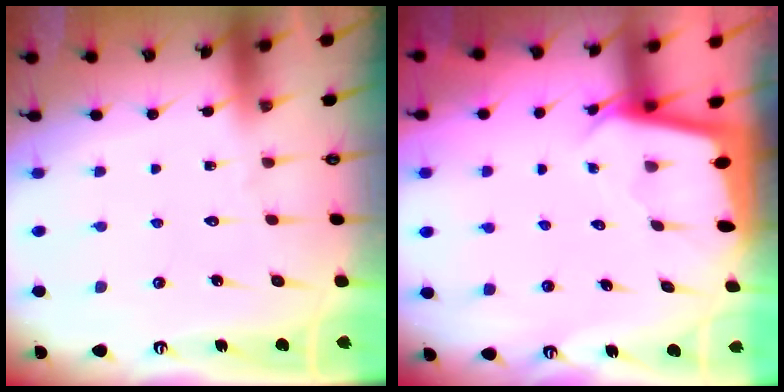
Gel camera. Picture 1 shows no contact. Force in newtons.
{"total": 2.1, "press": 2.1, "slide": 0.1}